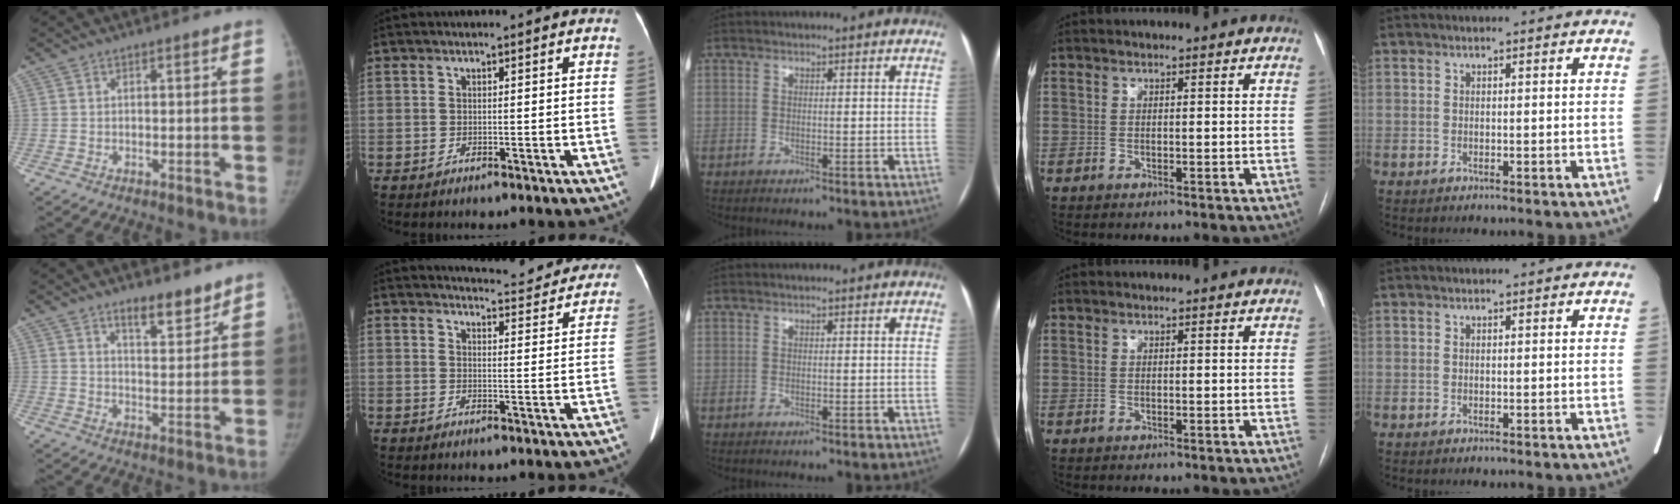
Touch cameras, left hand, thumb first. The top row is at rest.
{"thumb": {"total": 7.3, "force": [5.6, 2.6, 3.9], "torque": [-0.036, -0.042, 0.087]}, "index": {"total": 11.2, "force": [10.9, 1.8, 1.6], "torque": [-0.005, -0.014, 0.117]}}